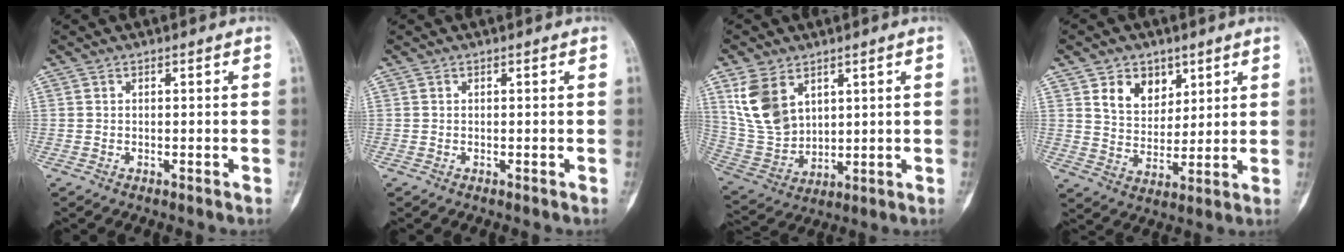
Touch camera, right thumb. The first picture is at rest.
{"total": 0.0}
{"total": 11.7, "force": [5.3, 7.9, 6.8], "torque": [-0.120, -0.019, 0.128]}
{"total": 8.7, "force": [4.4, 6.3, 4.1], "torque": [-0.038, -0.028, 0.083]}